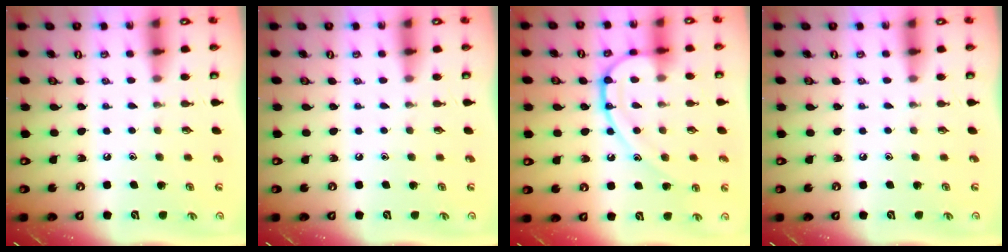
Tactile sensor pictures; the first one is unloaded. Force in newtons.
{"total": 0.0}
{"total": 13.7, "press": 13.6, "slide": 1.1}
{"total": 0.0}